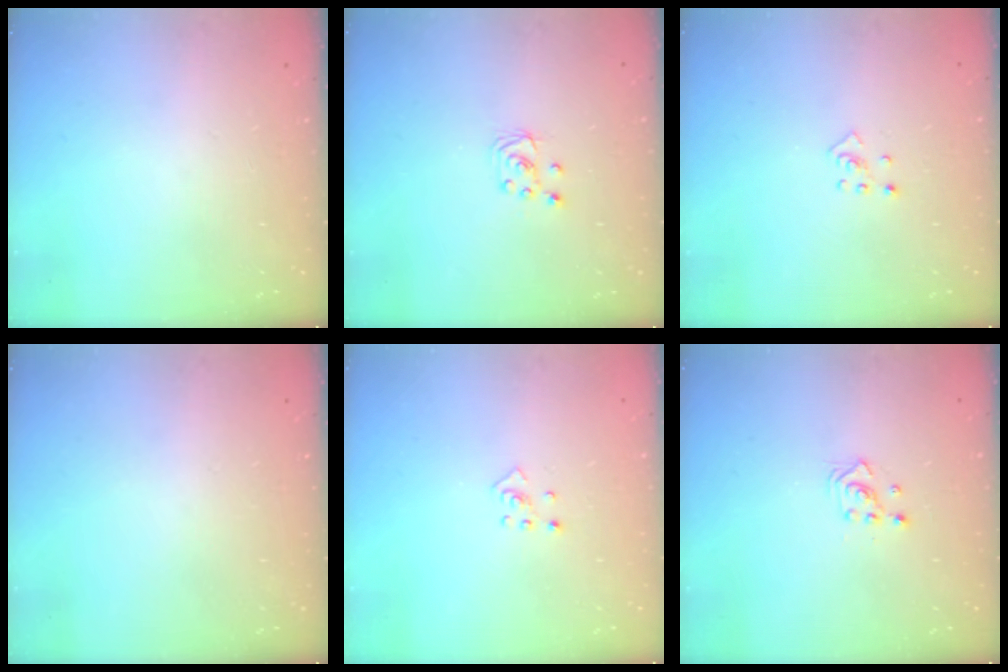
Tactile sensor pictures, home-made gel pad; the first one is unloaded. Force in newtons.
{"total": 4.2, "press": 4.2, "slide": 0.3}
{"total": 3.4, "press": 3.4, "slide": 0.6}
{"total": 0.0}
{"total": 3.4, "press": 3.4, "slide": 0.6}
{"total": 2.4, "press": 2.4, "slide": 0.3}